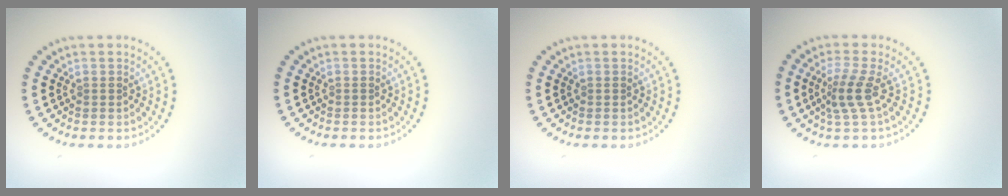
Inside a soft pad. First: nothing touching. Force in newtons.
{"total": 0.0}
{"total": 0.0}
{"total": 2.7, "press": 1.9, "slide": 1.9}